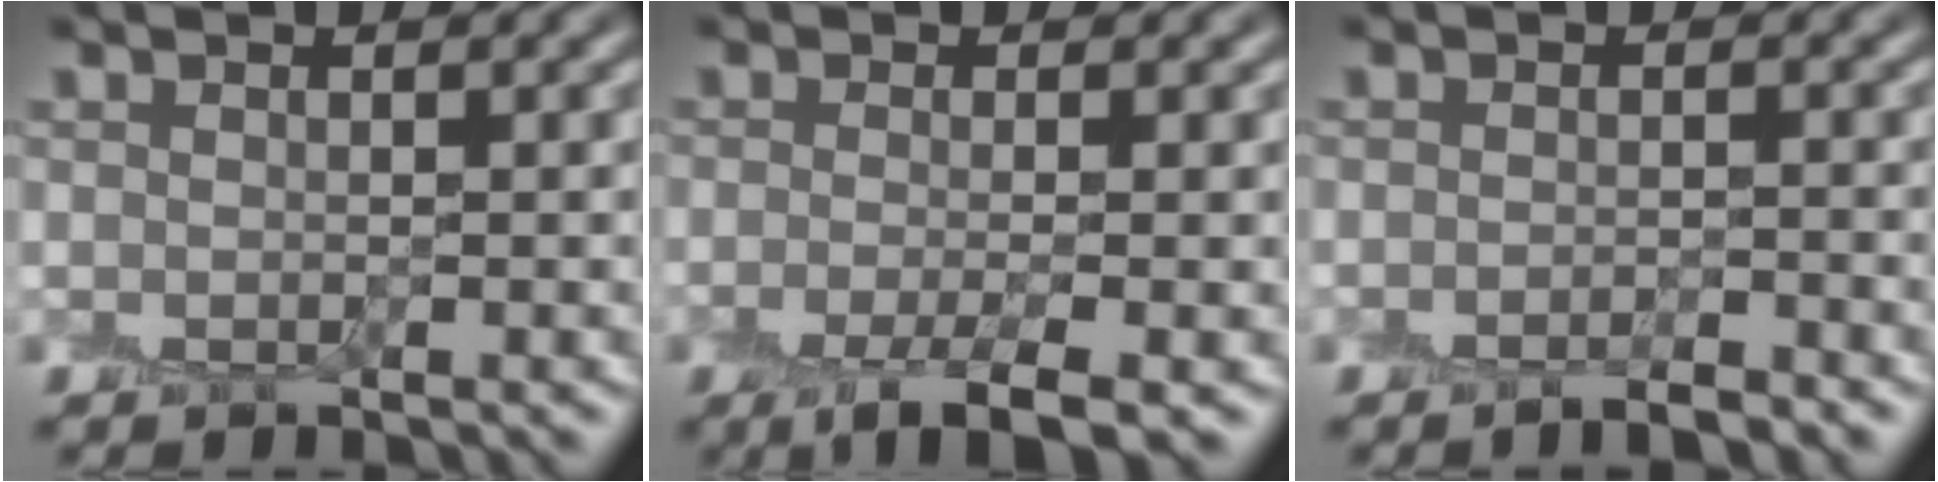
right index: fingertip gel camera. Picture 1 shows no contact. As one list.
[{"total": 4.3, "force": [-1.9, 1.2, 3.6], "torque": [-0.059, -0.008, -0.041]}, {"total": 2.1, "force": [-1.7, 0.4, 1.1], "torque": [-0.009, -0.003, -0.032]}]